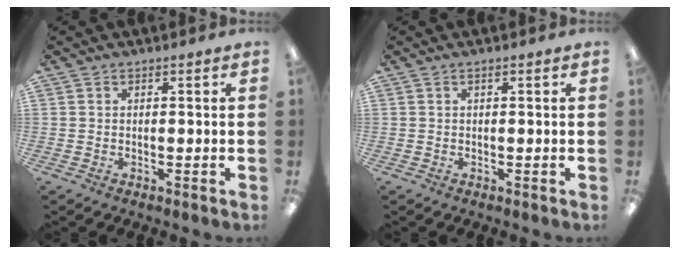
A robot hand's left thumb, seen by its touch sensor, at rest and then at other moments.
{"total": 0.6, "force": [0.2, 0.1, 0.5], "torque": [-0.010, 0.002, 0.004]}